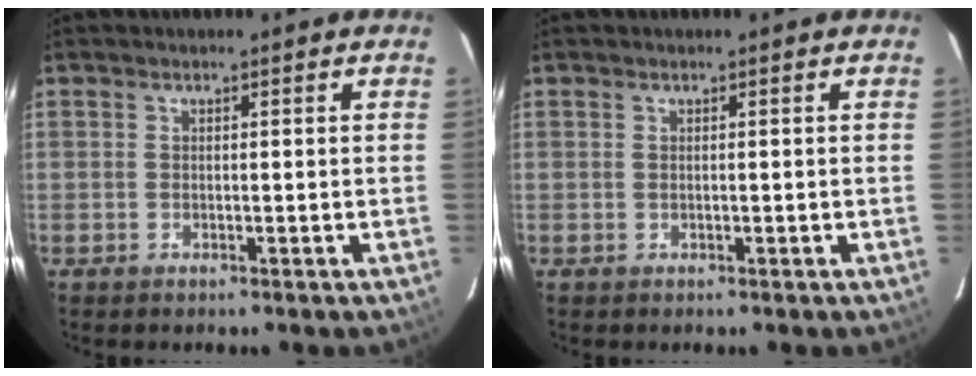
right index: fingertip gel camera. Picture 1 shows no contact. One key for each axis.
{"total": 0.0}